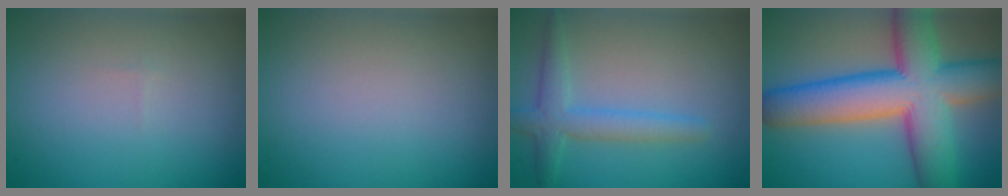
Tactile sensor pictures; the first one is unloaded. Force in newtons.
{"total": 0.0}
{"total": 3.1, "press": 3.1, "slide": 0.1}
{"total": 12.6, "press": 12.6, "slide": 0.6}